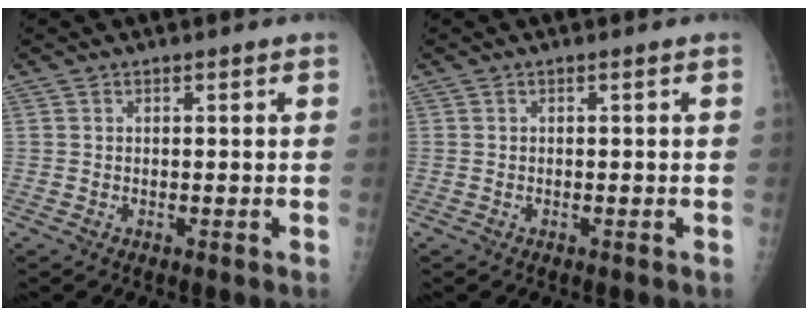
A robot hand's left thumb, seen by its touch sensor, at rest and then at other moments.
{"total": 0.0}